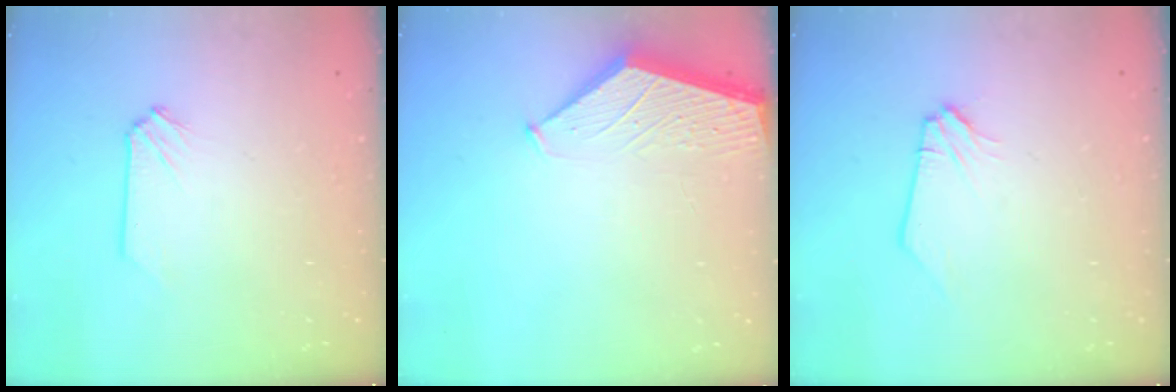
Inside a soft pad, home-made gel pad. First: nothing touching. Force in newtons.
{"total": 1.6, "press": 1.6, "slide": 0.2}
{"total": 0.0}